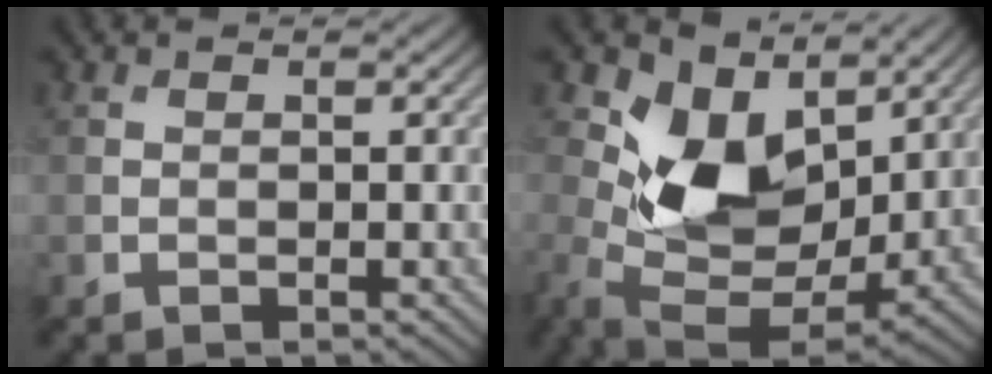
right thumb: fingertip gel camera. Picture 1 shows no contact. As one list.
[{"total": 11.0, "force": [3.2, 7.2, 7.6], "torque": [-0.165, -0.017, 0.060]}]